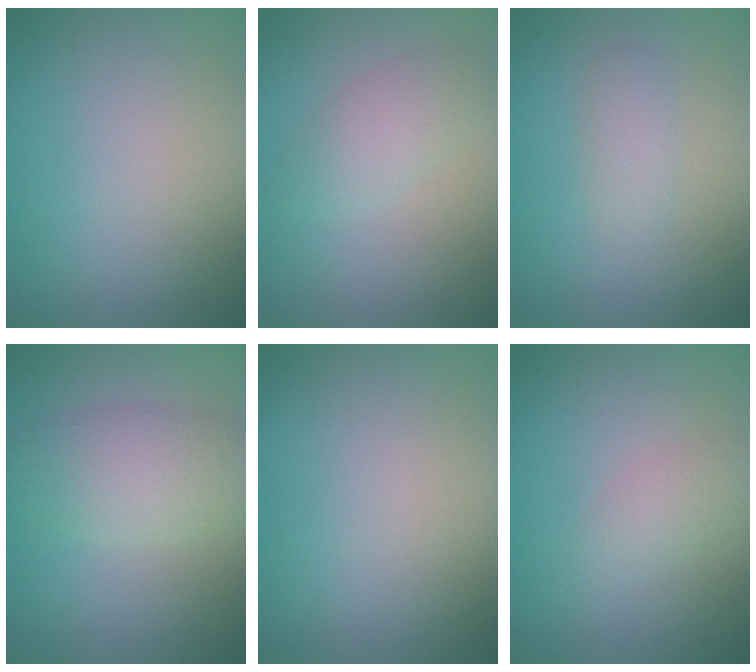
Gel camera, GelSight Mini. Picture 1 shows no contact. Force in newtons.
{"total": 2.4, "press": 2.4, "slide": 0.0}
{"total": 1.5, "press": 1.5, "slide": 0.0}
{"total": 4.6, "press": 4.6, "slide": 0.1}
{"total": 0.0}
{"total": 1.6, "press": 1.6, "slide": 0.0}